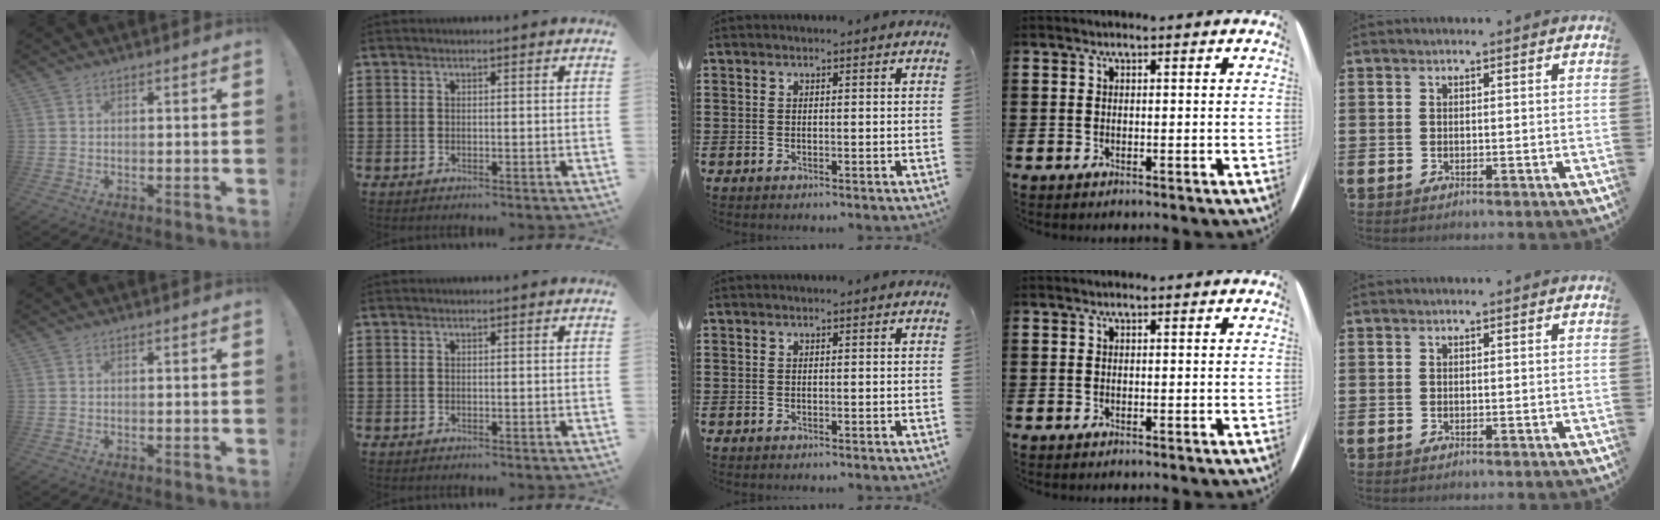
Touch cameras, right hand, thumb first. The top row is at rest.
{}